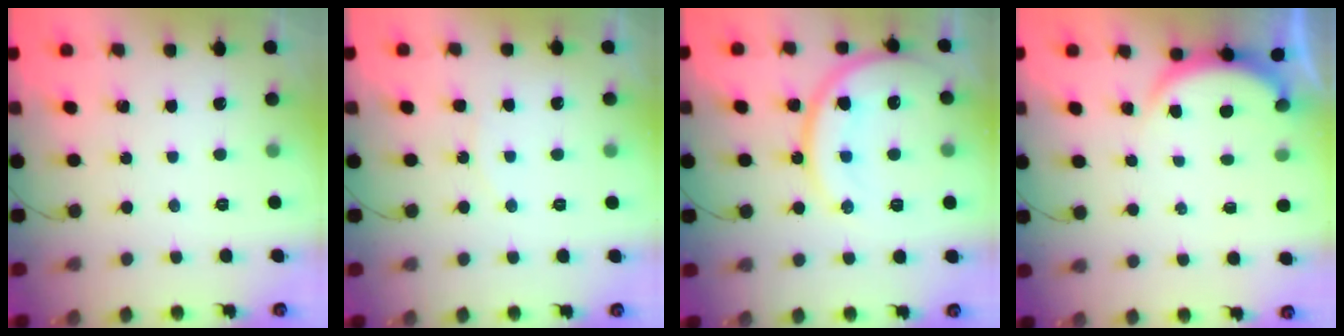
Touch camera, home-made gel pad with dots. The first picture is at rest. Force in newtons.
{"total": 5.3, "press": 5.3, "slide": 0.5}
{"total": 16.5, "press": 16.4, "slide": 1.6}
{"total": 2.8, "press": 2.8, "slide": 0.6}